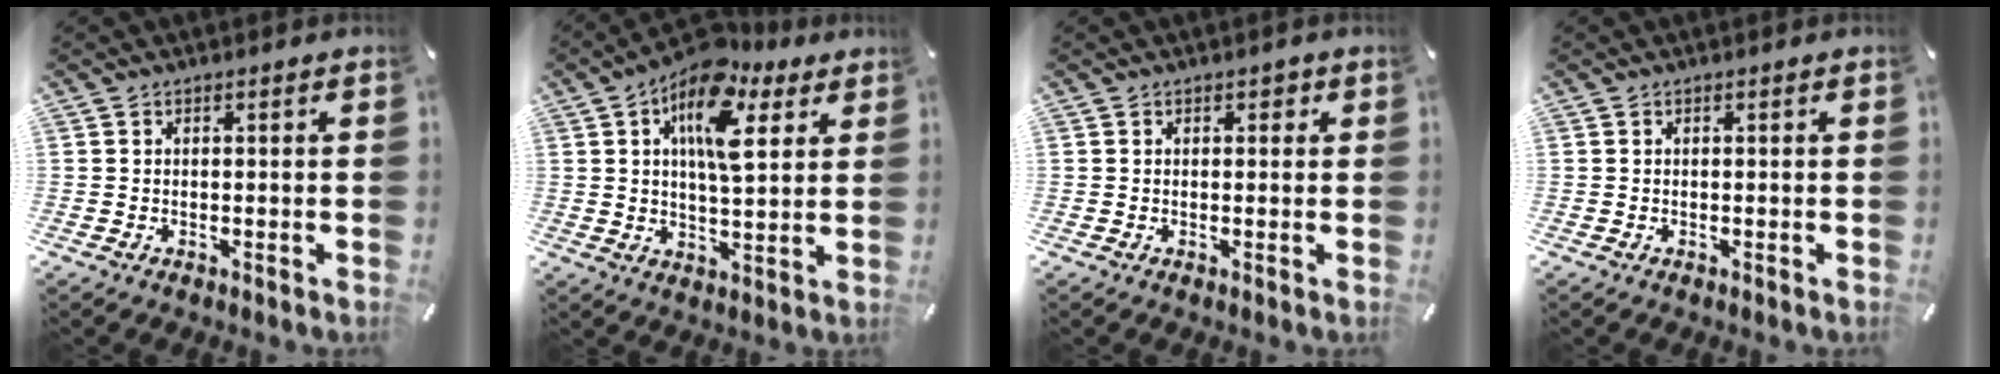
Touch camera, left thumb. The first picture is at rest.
{"total": 14.7, "force": [7.3, 6.8, 10.9], "torque": [-0.175, -0.025, 0.124]}
{"total": 1.2, "force": [0.3, 0.9, 0.6], "torque": [0.003, 0.001, 0.001]}
{"total": 0.0}